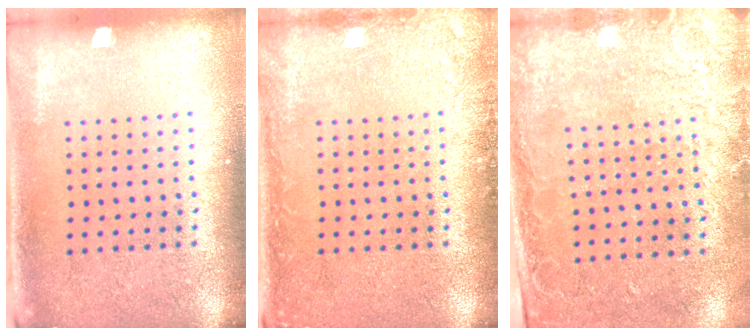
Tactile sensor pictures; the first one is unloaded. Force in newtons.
{"total": 1.6, "press": 1.6, "slide": 0.3}
{"total": 2.7, "press": 2.0, "slide": 1.8}